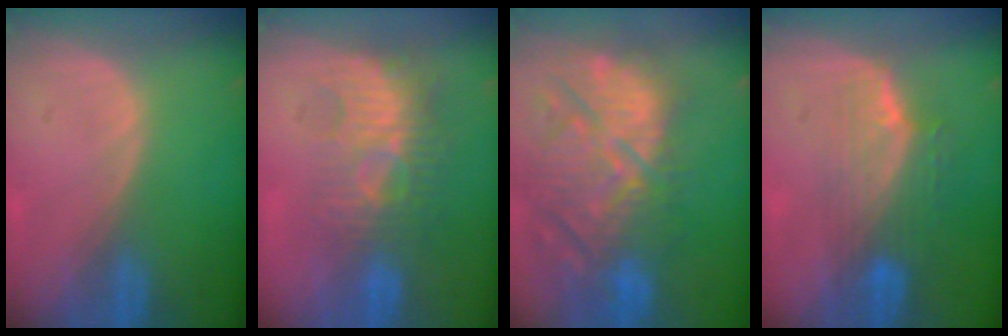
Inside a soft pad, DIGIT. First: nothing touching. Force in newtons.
{"total": 9.4, "press": 8.4, "slide": 4.3}
{"total": 14.0, "press": 12.5, "slide": 6.4}
{"total": 7.4, "press": 6.6, "slide": 3.3}